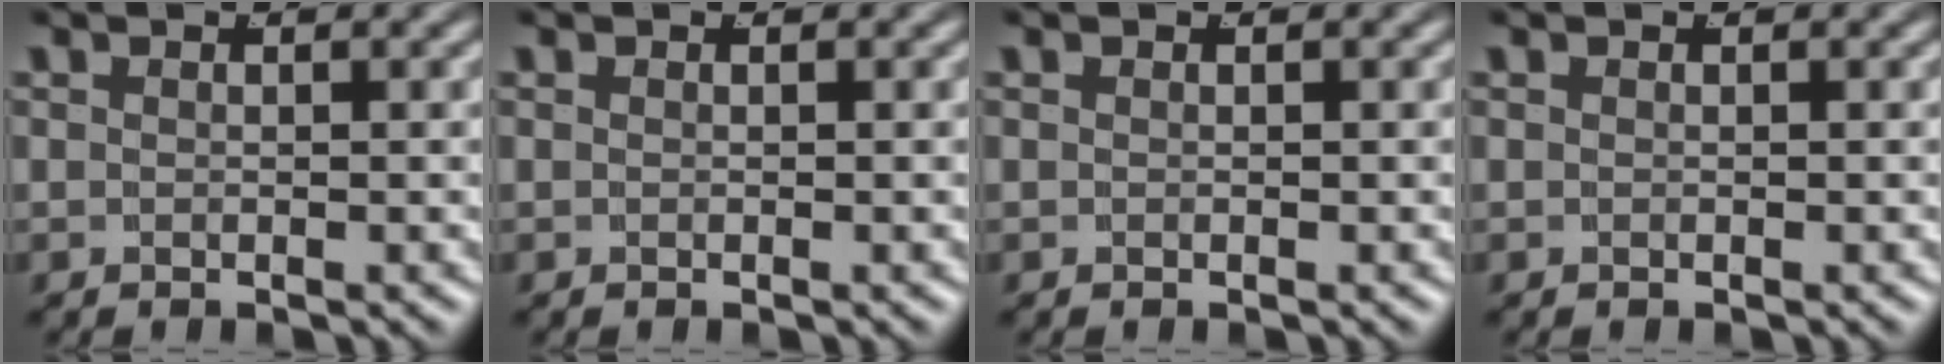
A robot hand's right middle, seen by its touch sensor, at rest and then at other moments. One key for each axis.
{"total": 0.0}
{"total": 0.0}
{"total": 0.0}